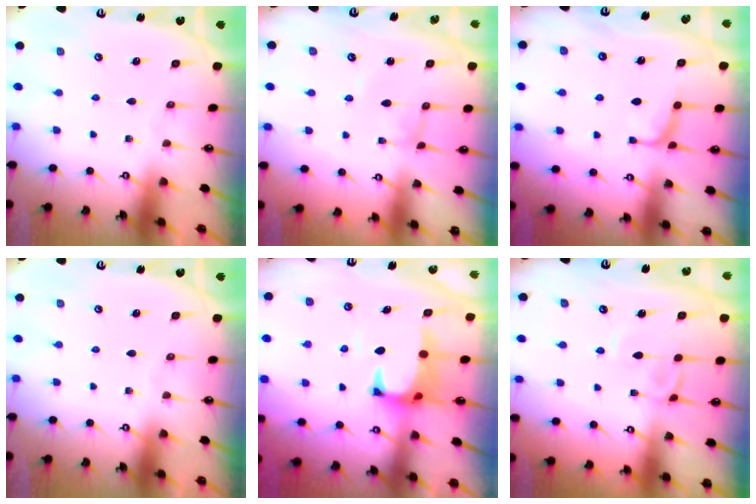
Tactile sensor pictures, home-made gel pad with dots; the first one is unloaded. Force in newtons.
{"total": 2.8, "press": 2.8, "slide": 0.1}
{"total": 0.9, "press": 0.4, "slide": 0.8}
{"total": 0.0}
{"total": 1.7, "press": 1.3, "slide": 1.1}
{"total": 2.0, "press": 2.0, "slide": 0.2}